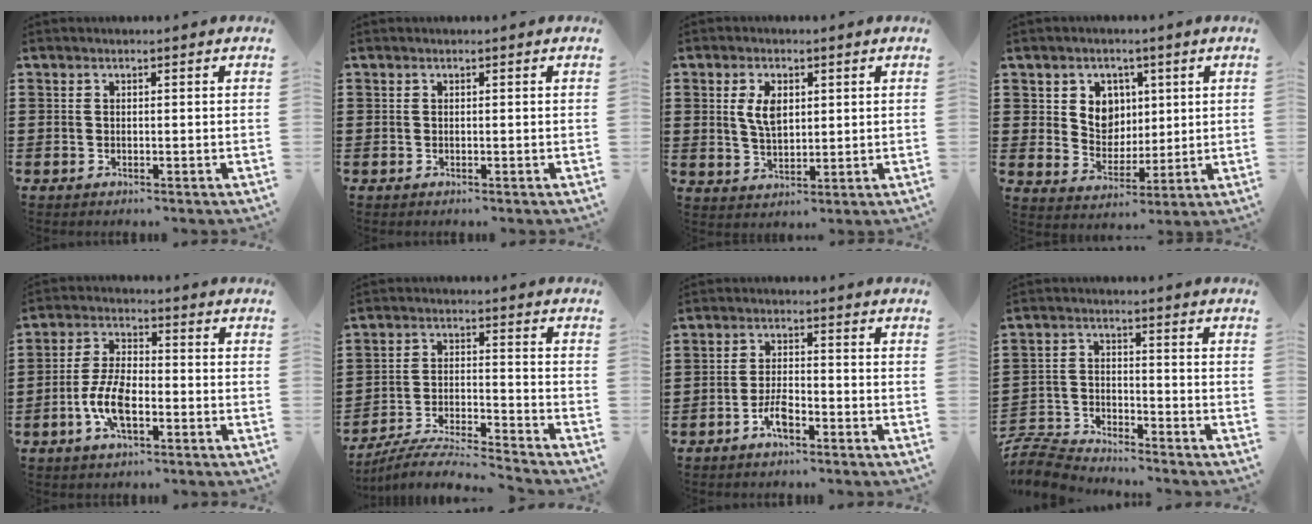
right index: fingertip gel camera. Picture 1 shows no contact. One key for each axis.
{"total": 0.0}
{"total": 4.9, "fx": 1.3, "fy": 2.8, "fz": 3.9, "tx": -0.084, "ty": 0.011, "tz": 0.022}
{"total": 5.9, "fx": 2.0, "fy": 5.3, "fz": 1.6, "tx": -0.043, "ty": 0.007, "tz": 0.032}
{"total": 7.6, "fx": -2.5, "fy": 3.5, "fz": 6.2, "tx": -0.146, "ty": -0.002, "tz": -0.054}
{"total": 6.4, "fx": -6.2, "fy": 0.0, "fz": 1.7, "tx": -0.044, "ty": -0.002, "tz": -0.124}
{"total": 4.0, "fx": -2.4, "fy": 1.4, "fz": 2.9, "tx": -0.071, "ty": 0.000, "tz": -0.051}
{"total": 6.3, "fx": -6.2, "fy": 1.2, "fz": 0.8, "tx": -0.034, "ty": 0.008, "tz": -0.128}